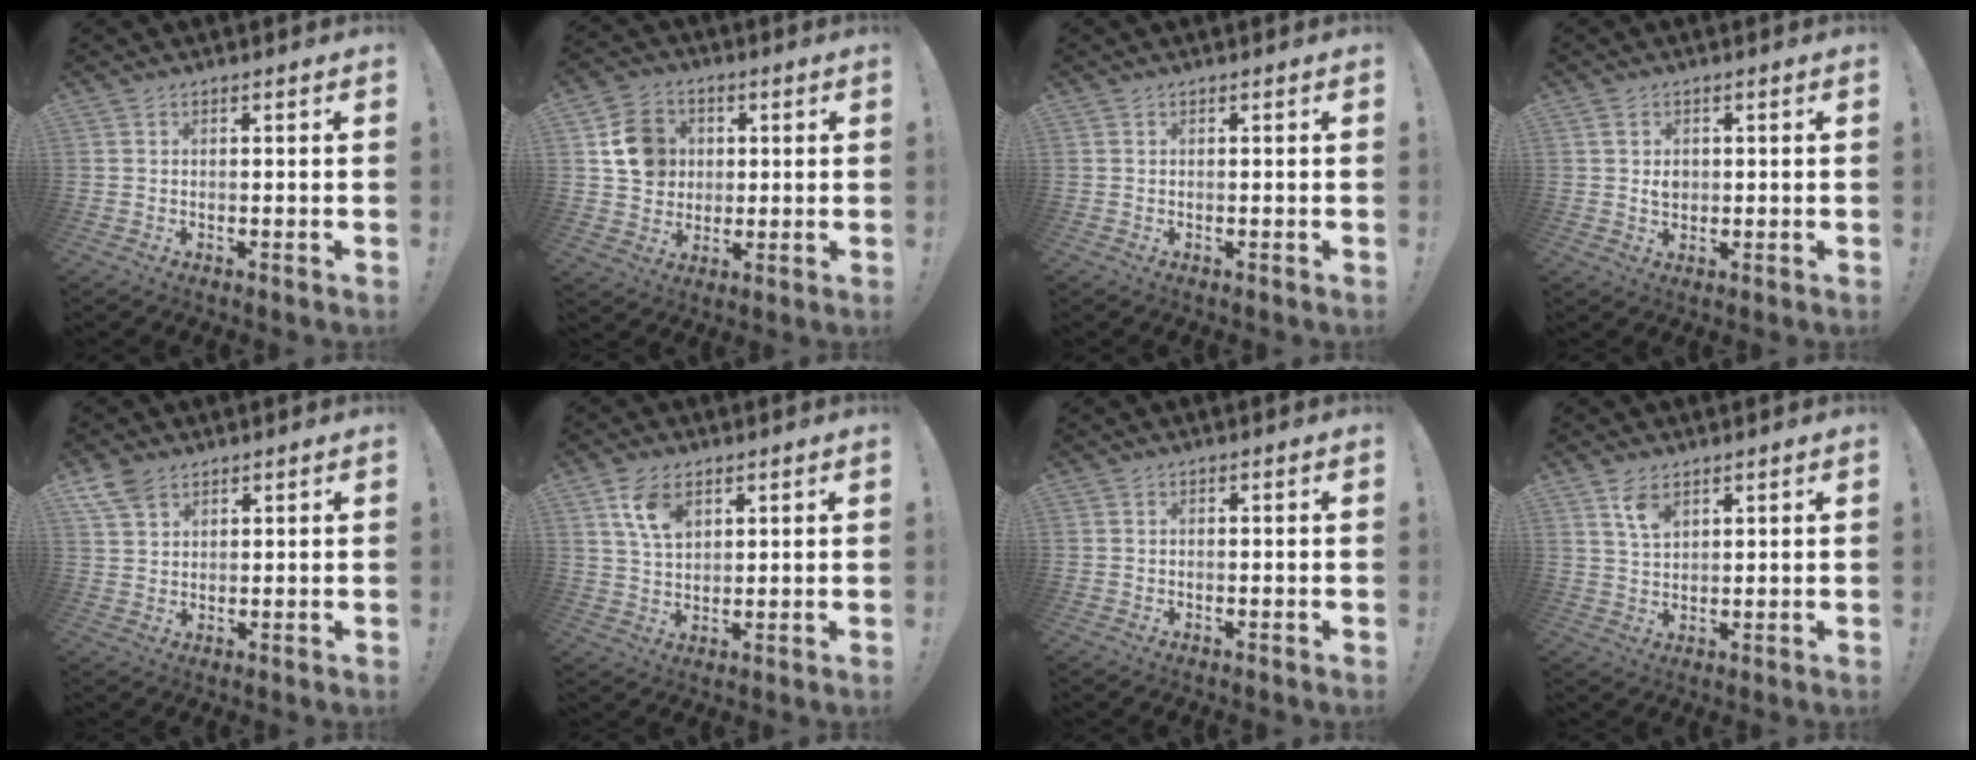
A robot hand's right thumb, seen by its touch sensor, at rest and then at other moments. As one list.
[{"total": 11.4, "force": [2.5, 10.2, 4.4], "torque": [-0.056, -0.003, 0.057]}, {"total": 0.0}, {"total": 3.2, "force": [0.5, 2.6, 1.9], "torque": [-0.018, -0.002, 0.004]}, {"total": 6.1, "force": [4.2, 3.5, 2.9], "torque": [-0.050, -0.017, 0.080]}, {"total": 8.2, "force": [4.3, 5.0, 5.0], "torque": [-0.076, -0.015, 0.079]}, {"total": 0.5, "force": [-0.3, 0.4, 0.1], "torque": [-0.009, 0.004, -0.004]}, {"total": 5.5, "force": [3.4, 2.8, 3.2], "torque": [-0.048, -0.020, 0.060]}]